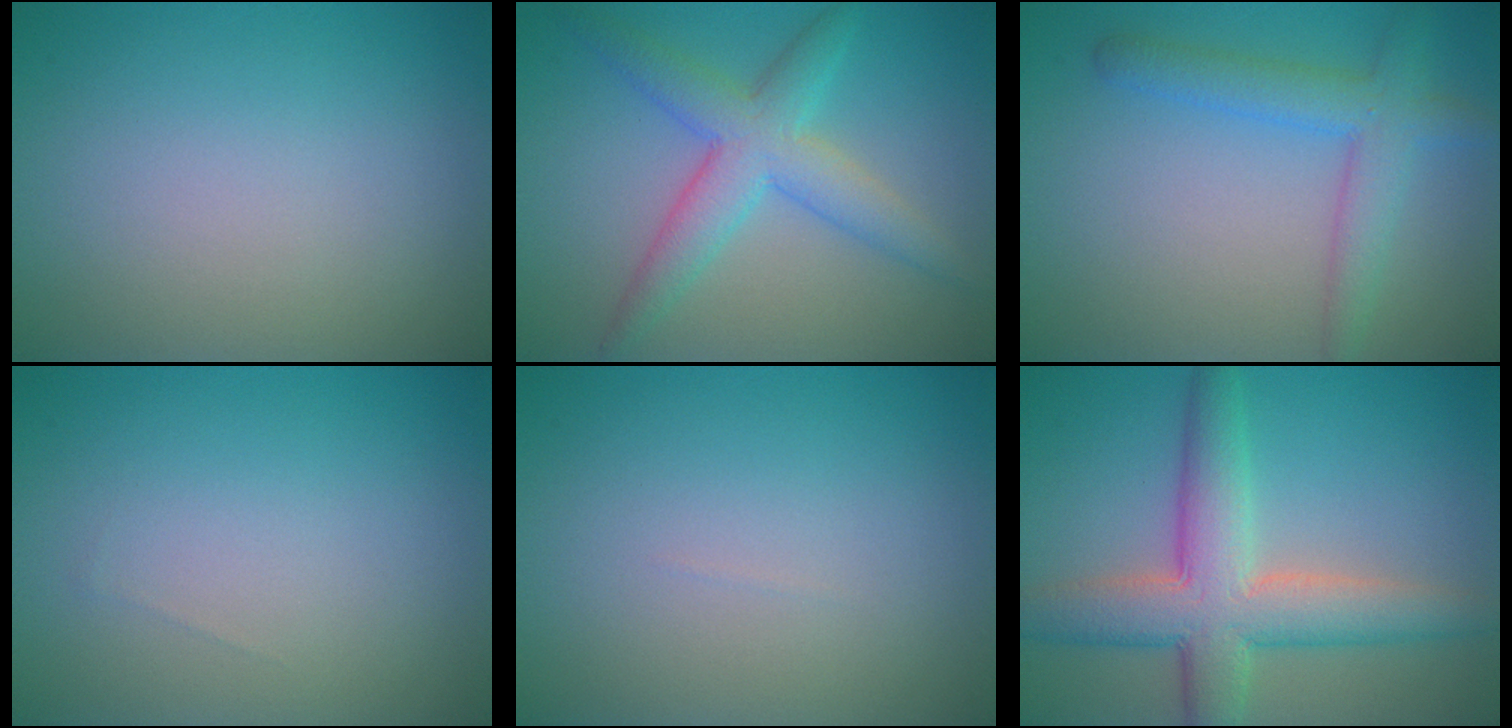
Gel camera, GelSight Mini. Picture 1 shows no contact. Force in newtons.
{"total": 4.9, "press": 4.9, "slide": 0.1}
{"total": 3.9, "press": 3.9, "slide": 0.1}
{"total": 0.0}
{"total": 0.0}
{"total": 7.2, "press": 7.2, "slide": 0.1}